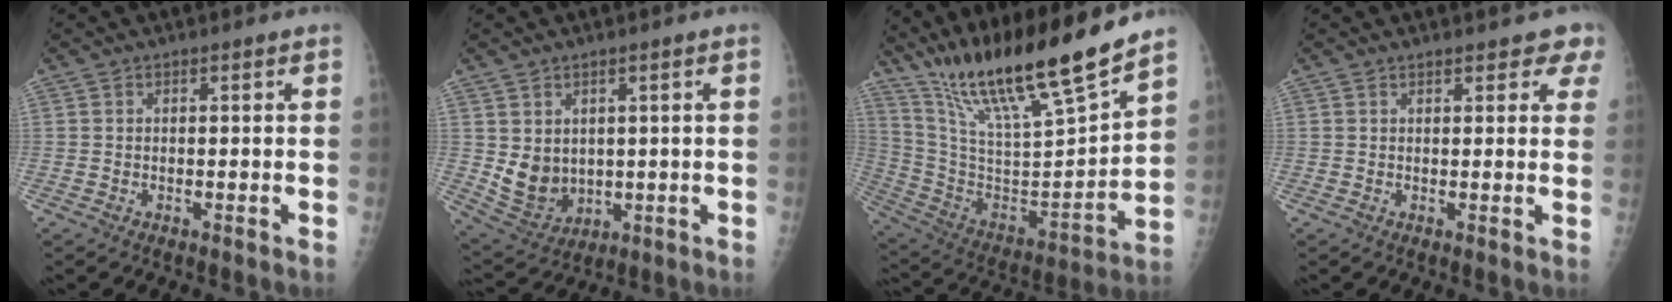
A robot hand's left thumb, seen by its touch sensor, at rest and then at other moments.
{"total": 7.8, "force": [1.0, 6.3, 4.4], "torque": [-0.058, -0.020, 0.047]}
{"total": 24.6, "force": [19.7, 2.5, 14.5], "torque": [-0.235, -0.092, 0.353]}
{"total": 4.3, "force": [3.6, 1.8, 1.4], "torque": [0.017, -0.012, 0.029]}